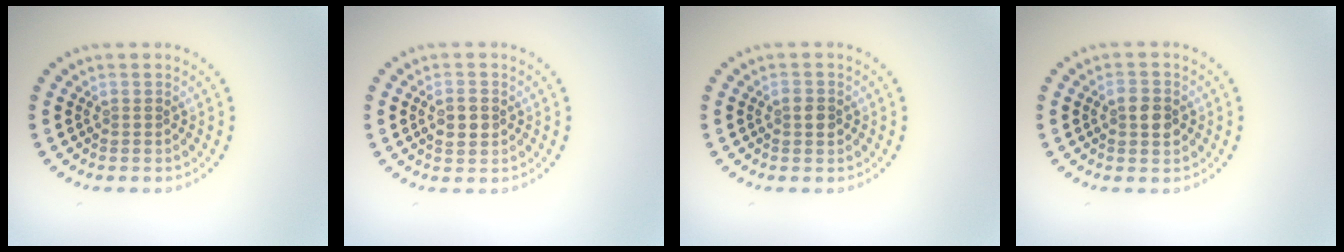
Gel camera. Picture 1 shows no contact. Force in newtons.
{"total": 2.1, "press": 2.1, "slide": 0.2}
{"total": 1.3, "press": 1.3, "slide": 0.1}
{"total": 2.6, "press": 2.6, "slide": 0.1}